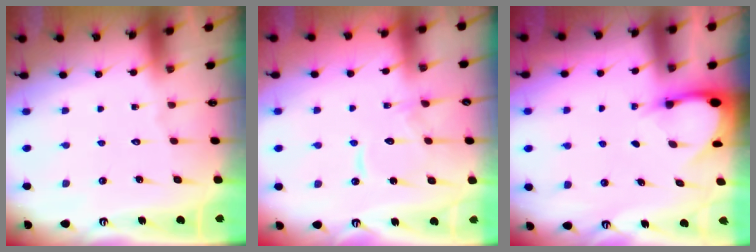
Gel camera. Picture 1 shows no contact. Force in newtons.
{"total": 11.3, "press": 11.3, "slide": 0.9}
{"total": 3.6, "press": 3.6, "slide": 0.2}